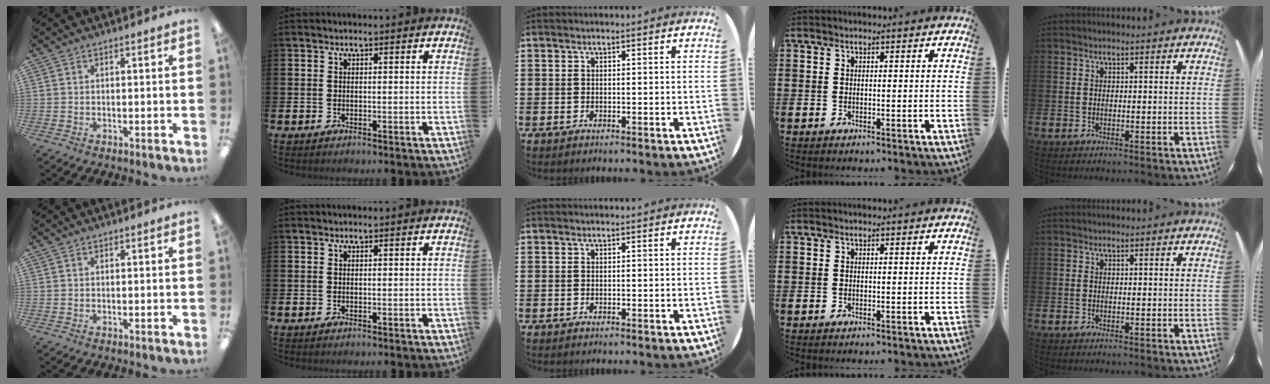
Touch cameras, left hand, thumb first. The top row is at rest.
{}